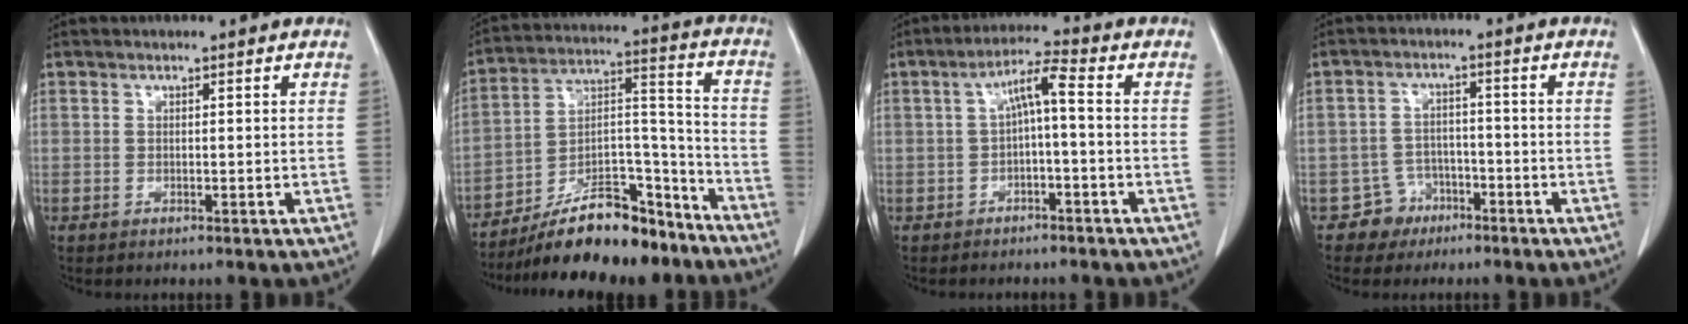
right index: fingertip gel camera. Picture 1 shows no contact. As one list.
[{"total": 18.1, "force": [-14.8, 4.7, 9.2], "torque": [-0.158, 0.026, -0.251]}, {"total": 5.0, "force": [-0.3, 0.6, 5.0], "torque": [-0.087, 0.025, -0.003]}, {"total": 4.6, "force": [-2.7, 3.8, -0.3], "torque": [0.012, 0.015, -0.042]}]